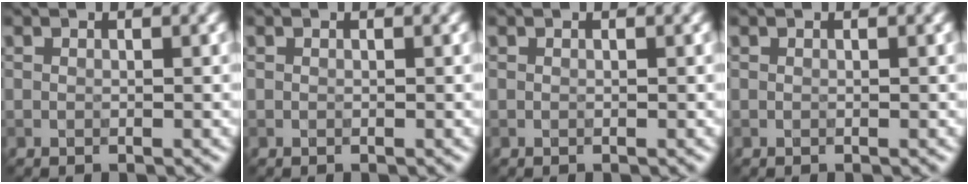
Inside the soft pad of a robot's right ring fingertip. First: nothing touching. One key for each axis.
{"total": 0.0}
{"total": 0.0}
{"total": 0.0}